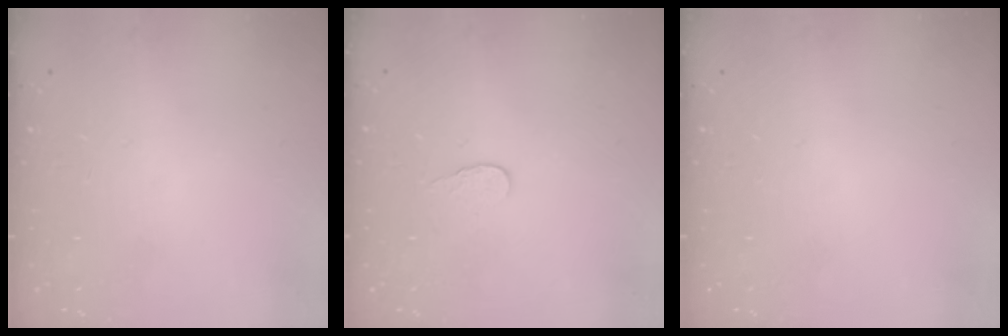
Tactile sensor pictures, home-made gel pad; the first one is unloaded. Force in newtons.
{"total": 3.1, "press": 3.1, "slide": 0.3}
{"total": 0.0}